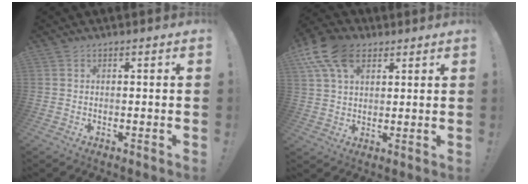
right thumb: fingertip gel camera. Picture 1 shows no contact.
{"total": 13.1, "force": [6.4, 8.2, 8.0], "torque": [-0.136, -0.015, 0.121]}